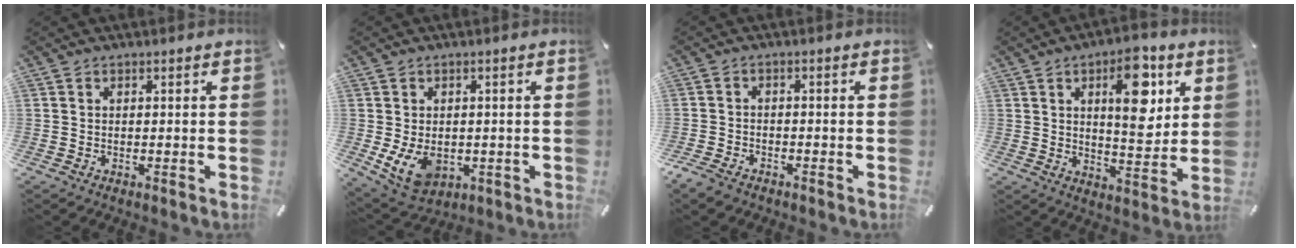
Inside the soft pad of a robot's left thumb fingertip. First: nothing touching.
{"total": 7.8, "force": [-1.0, 5.9, 5.0], "torque": [-0.091, -0.002, -0.018]}
{"total": 2.9, "force": [-2.4, 1.5, 0.8], "torque": [-0.024, 0.012, -0.052]}
{"total": 14.2, "force": [5.9, 6.7, 11.1], "torque": [-0.141, -0.024, 0.091]}